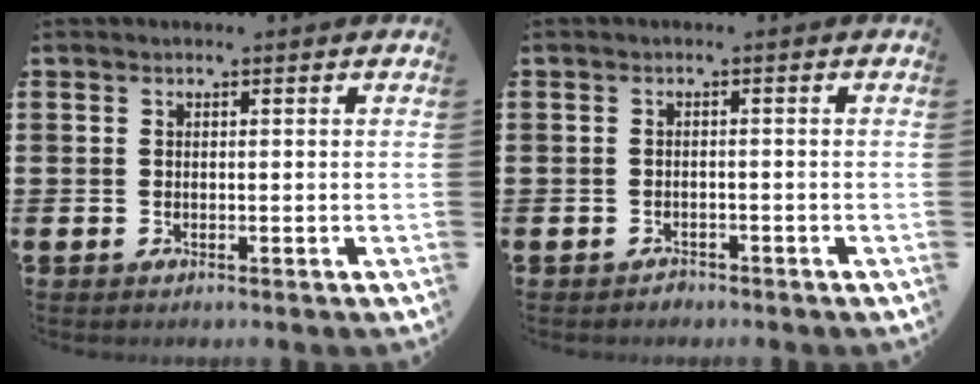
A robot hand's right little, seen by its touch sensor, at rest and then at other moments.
{"total": 0.8, "force": [-0.8, 0.3, 0.0], "torque": [-0.003, 0.001, -0.018]}